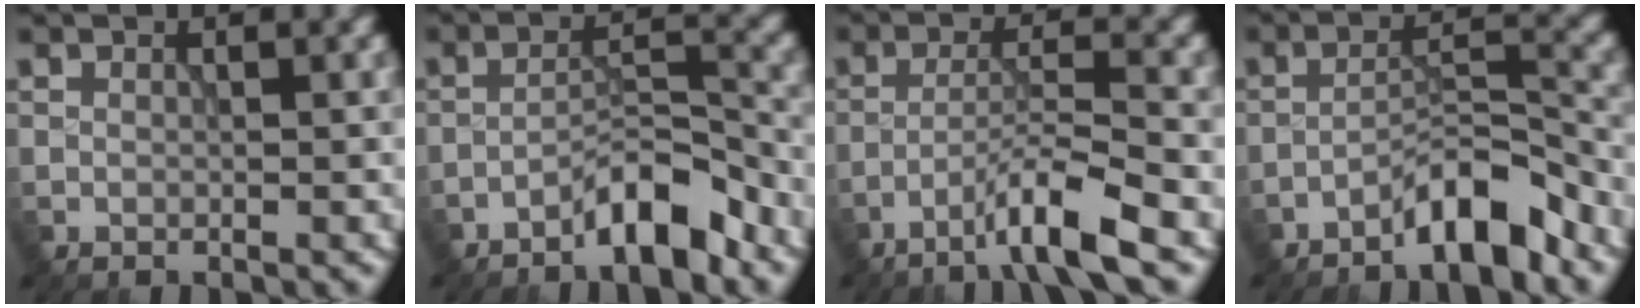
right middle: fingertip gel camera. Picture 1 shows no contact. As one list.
[{"total": 4.8, "force": [-3.6, 1.0, 3.1], "torque": [-0.049, 0.013, -0.068]}, {"total": 5.3, "force": [-3.3, 0.1, 4.1], "torque": [-0.068, 0.011, -0.072]}, {"total": 5.1, "force": [-3.9, 0.9, 3.2], "torque": [-0.048, 0.014, -0.073]}]